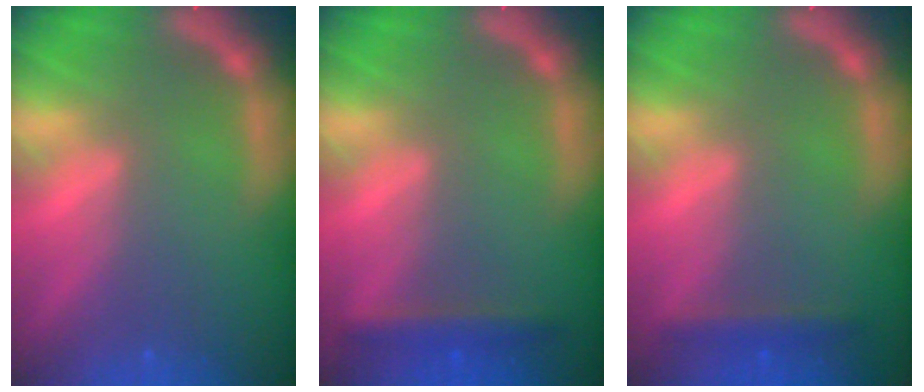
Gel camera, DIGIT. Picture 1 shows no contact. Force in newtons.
{"total": 2.4}
{"total": 1.9}